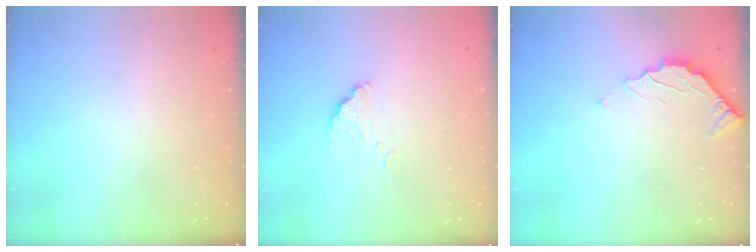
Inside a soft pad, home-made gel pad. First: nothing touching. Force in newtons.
{"total": 1.5, "press": 1.5, "slide": 0.1}
{"total": 2.4, "press": 2.4, "slide": 0.2}